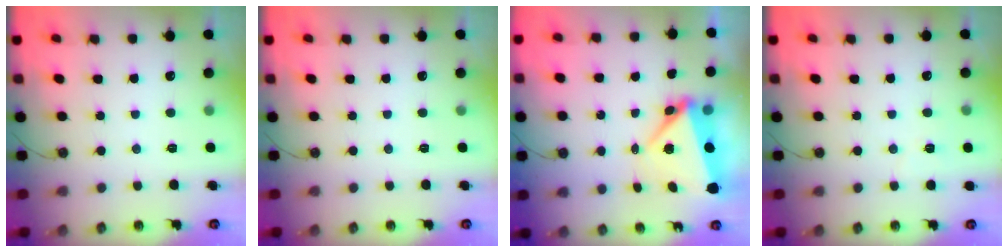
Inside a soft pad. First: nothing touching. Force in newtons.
{"total": 0.0}
{"total": 6.5, "press": 6.3, "slide": 1.6}
{"total": 3.5, "press": 3.4, "slide": 0.7}